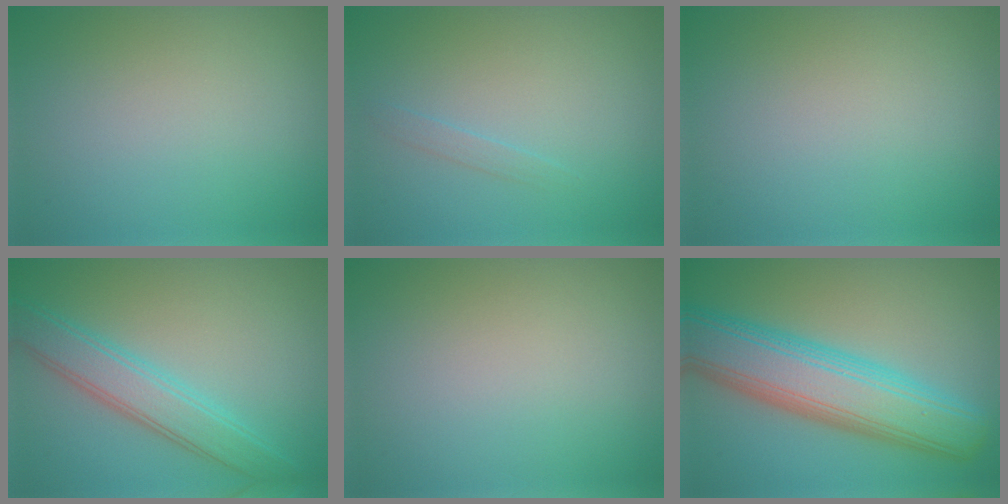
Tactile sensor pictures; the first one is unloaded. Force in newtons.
{"total": 0.8, "press": 0.8, "slide": 0.1}
{"total": 0.0}
{"total": 4.5, "press": 4.5, "slide": 0.1}
{"total": 0.0}
{"total": 10.1, "press": 10.1, "slide": 0.4}